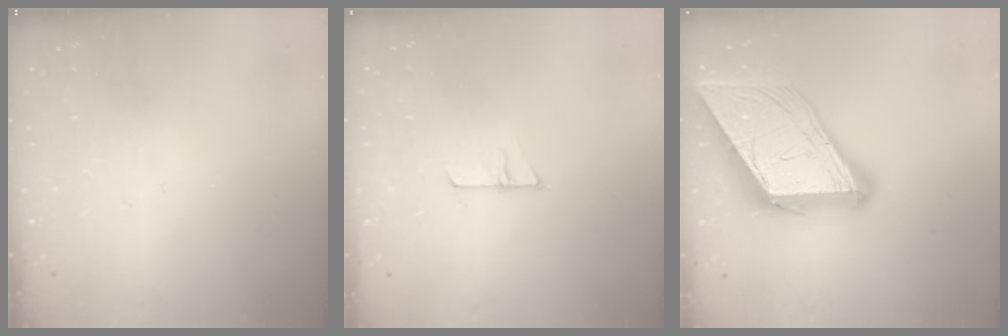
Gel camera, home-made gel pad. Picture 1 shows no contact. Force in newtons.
{"total": 5.7, "press": 5.6, "slide": 0.6}
{"total": 19.0, "press": 18.8, "slide": 2.1}